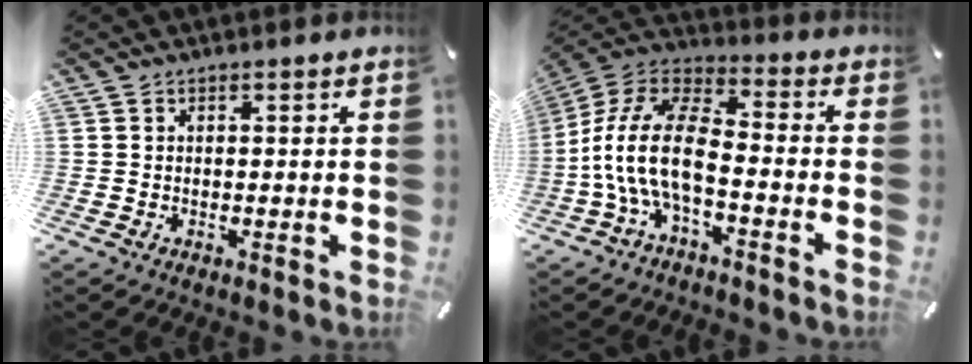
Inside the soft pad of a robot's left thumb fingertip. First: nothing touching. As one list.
[{"total": 15.5, "force": [-4.9, 7.3, 12.8], "torque": [-0.268, 0.018, -0.085]}]